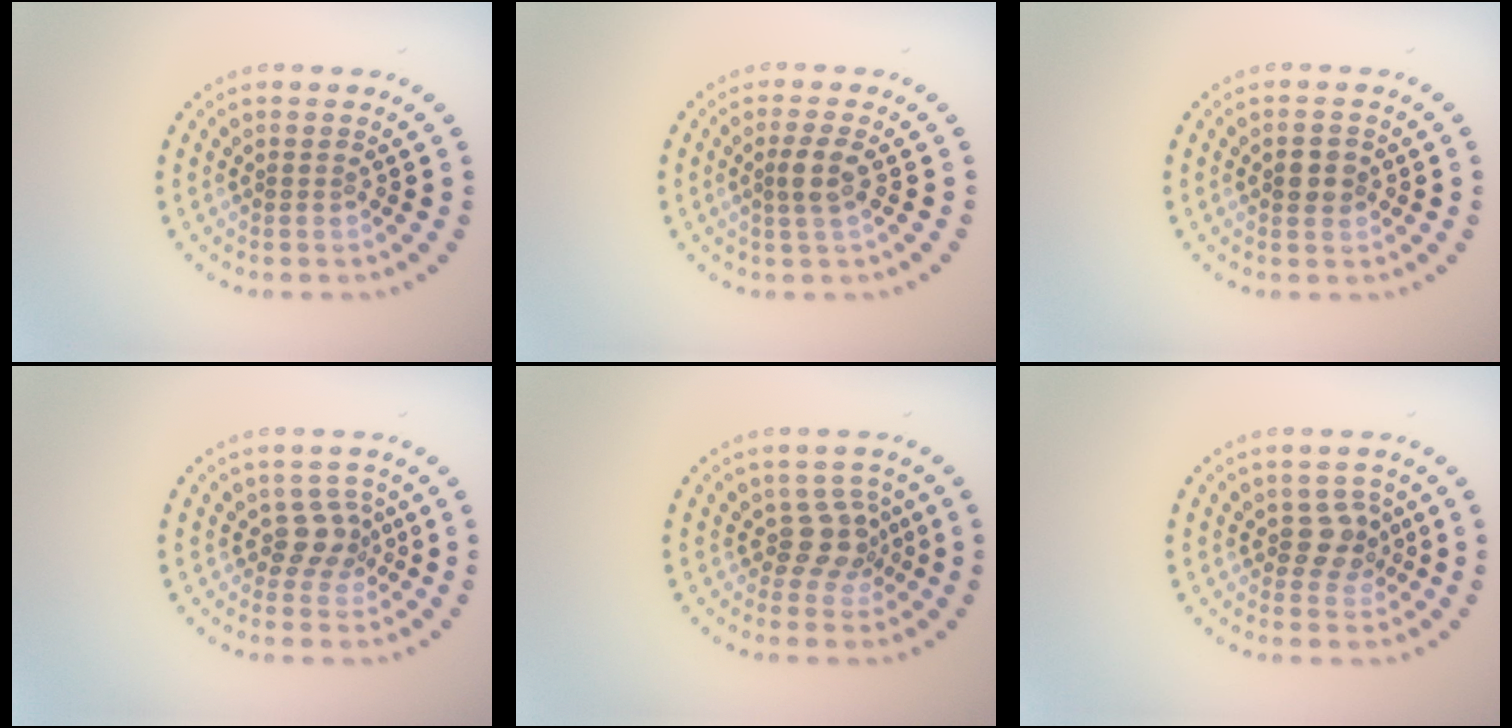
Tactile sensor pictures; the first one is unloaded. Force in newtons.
{"total": 2.0, "press": 1.6, "slide": 1.1}
{"total": 2.0, "press": 2.0, "slide": 0.2}
{"total": 2.5, "press": 1.9, "slide": 1.7}
{"total": 2.7, "press": 2.2, "slide": 1.7}
{"total": 2.6, "press": 2.4, "slide": 1.2}